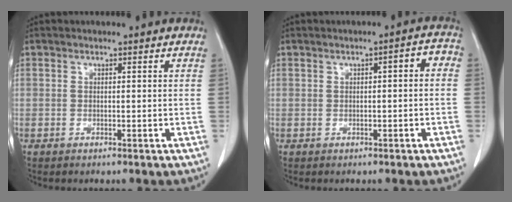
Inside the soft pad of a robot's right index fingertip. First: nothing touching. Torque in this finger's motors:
{"motor_torque": [0.25, -0.13, 0.08, 0.03]}